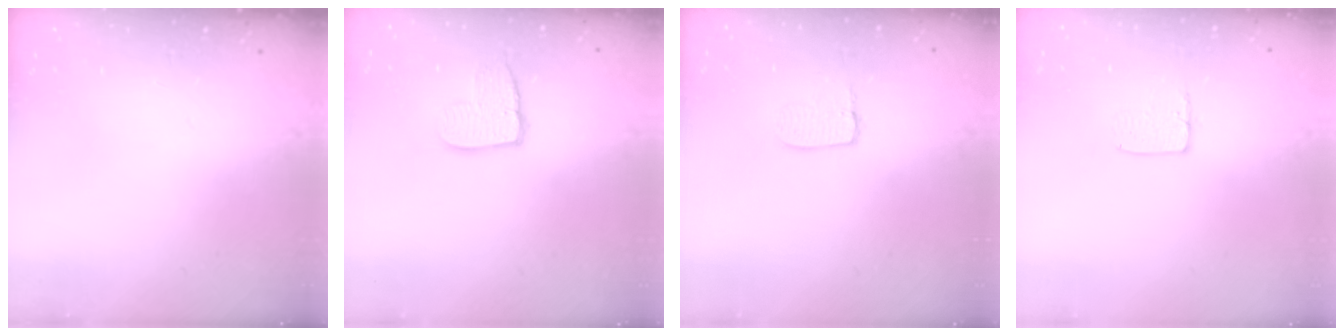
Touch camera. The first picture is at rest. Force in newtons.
{"total": 9.2, "press": 9.2, "slide": 0.6}
{"total": 5.9, "press": 5.9, "slide": 0.2}
{"total": 5.8, "press": 5.8, "slide": 0.4}